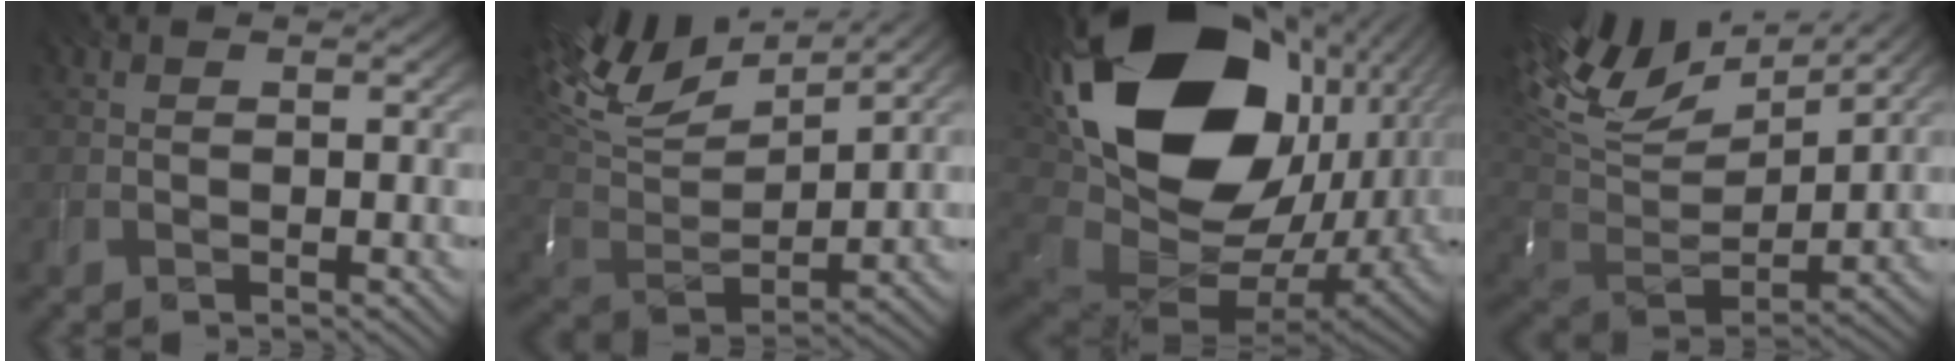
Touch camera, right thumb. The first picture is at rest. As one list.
[{"total": 14.3, "force": [8.7, 6.4, 9.4], "torque": [-0.238, 0.049, 0.156]}, {"total": 23.4, "force": [6.3, 15.2, 16.6], "torque": [-0.383, -0.008, 0.131]}, {"total": 15.4, "force": [8.5, 7.5, 10.4], "torque": [-0.254, 0.046, 0.149]}]